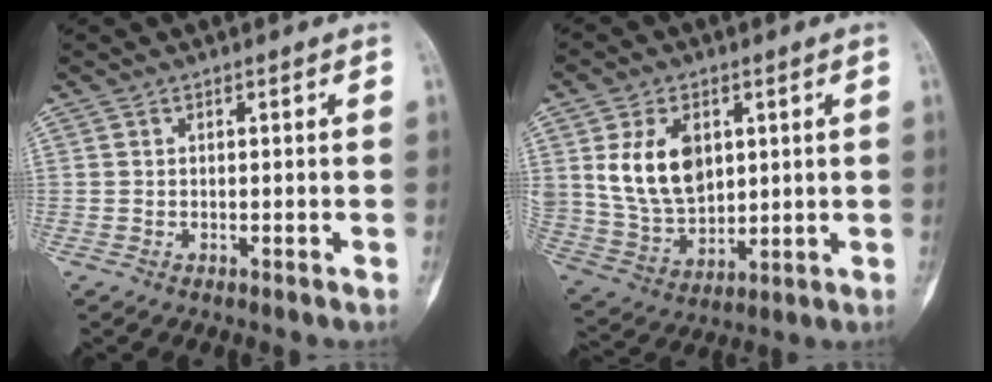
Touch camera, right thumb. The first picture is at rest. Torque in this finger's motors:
{"motor_torque": [-0.69, 1.33, 1.26, 0.35, 0.13]}